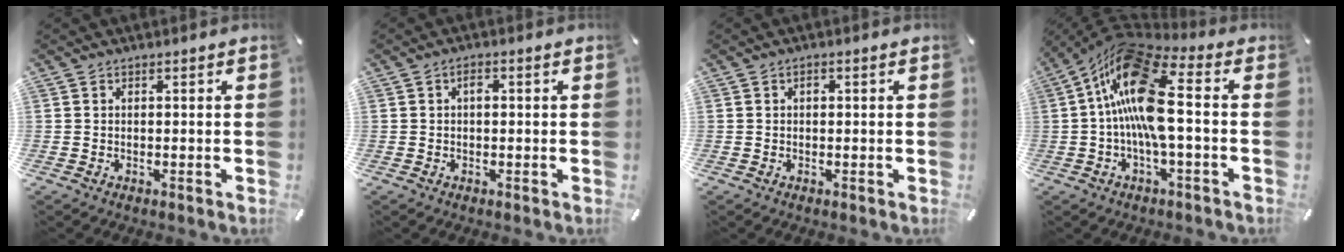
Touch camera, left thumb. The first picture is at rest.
{"total": 1.8, "force": [0.1, 1.1, 1.4], "torque": [-0.029, 0.005, -0.001]}
{"total": 1.1, "force": [0.1, 0.8, 0.7], "torque": [-0.006, 0.002, -0.002]}
{"total": 18.5, "force": [0.1, 7.6, 16.9], "torque": [-0.323, 0.002, 0.005]}